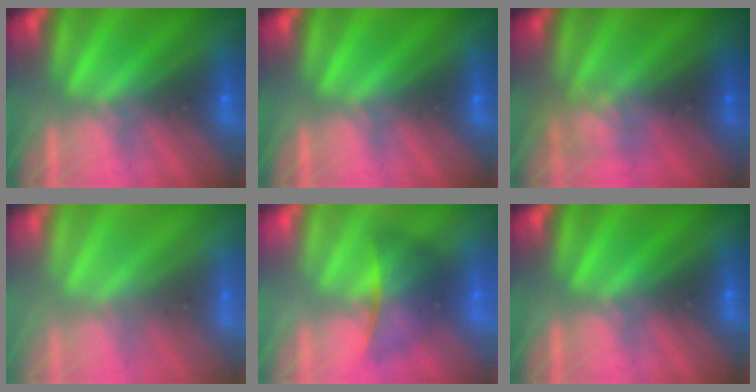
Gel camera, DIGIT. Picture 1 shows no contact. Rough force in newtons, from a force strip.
{"total": 0.0}
{"total": 2.4}
{"total": 3.4}
{"total": 2.2}
{"total": 0.0}